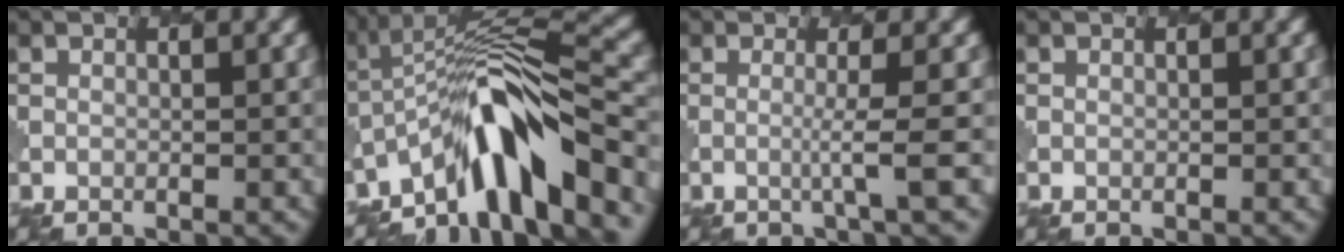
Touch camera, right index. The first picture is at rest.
{"total": 9.5, "force": [-5.9, 2.4, 7.1], "torque": [-0.105, 0.015, -0.109]}
{"total": 2.0, "force": [-0.2, 0.0, 2.0], "torque": [-0.030, -0.002, -0.016]}
{"total": 0.0}